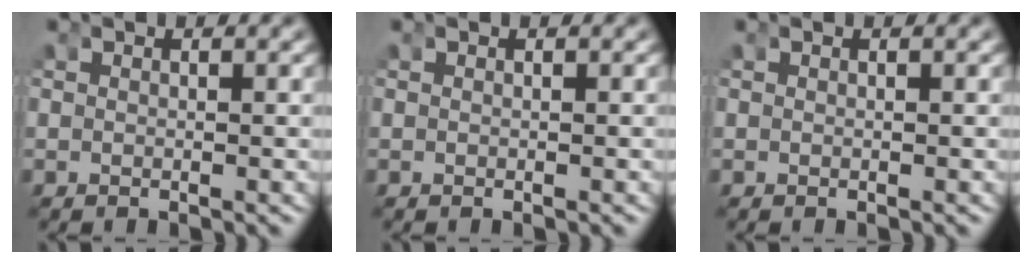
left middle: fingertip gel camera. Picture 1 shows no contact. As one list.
[{"total": 0.0}, {"total": 0.0}]